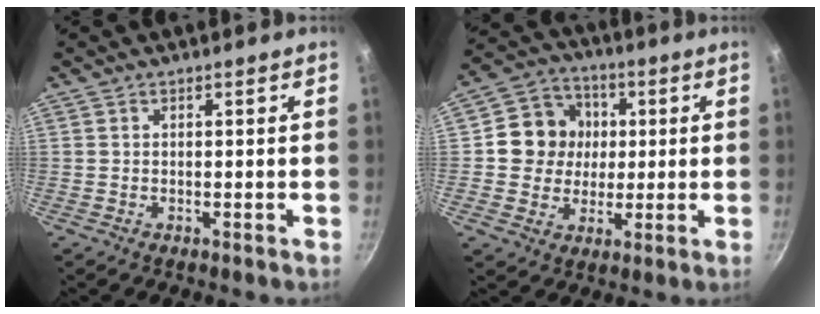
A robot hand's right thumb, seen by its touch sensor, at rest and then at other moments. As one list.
[{"total": 11.0, "force": [1.3, 10.2, 3.9], "torque": [-0.030, 0.014, 0.012]}]